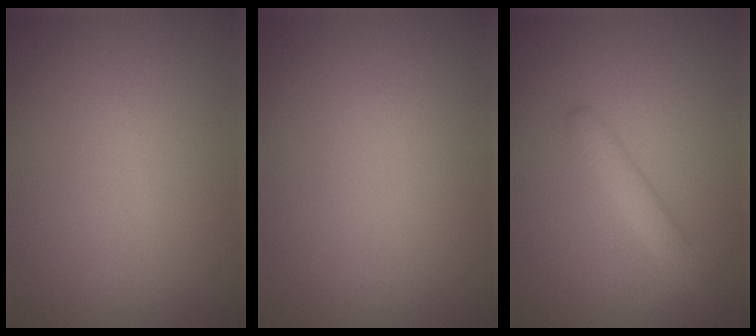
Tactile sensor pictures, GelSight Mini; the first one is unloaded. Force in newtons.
{"total": 0.0}
{"total": 2.5, "press": 2.5, "slide": 0.2}